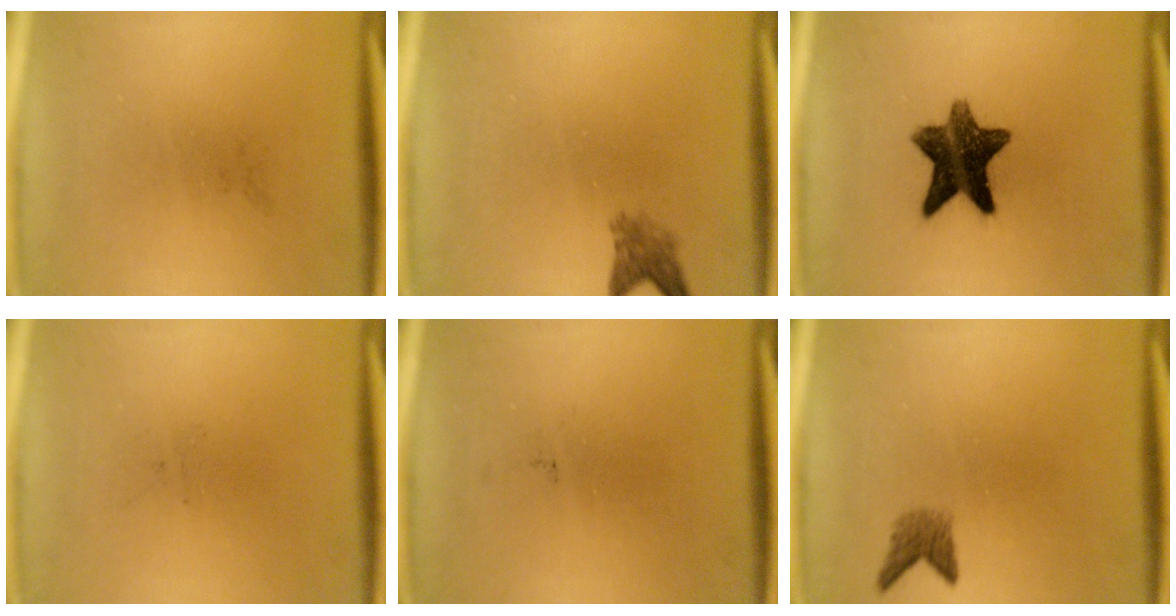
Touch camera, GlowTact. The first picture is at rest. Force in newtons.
{"total": 2.5}
{"total": 11.3}
{"total": 0.0}
{"total": 0.0}
{"total": 2.0}